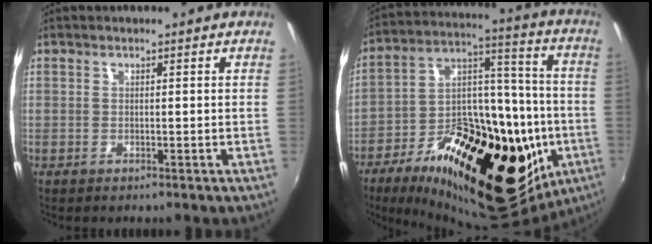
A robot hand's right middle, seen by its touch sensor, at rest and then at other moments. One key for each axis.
{"total": 36.3, "fx": -12.9, "fy": 17.5, "fz": 29.0, "tx": -0.466, "ty": 0.005, "tz": -0.182}